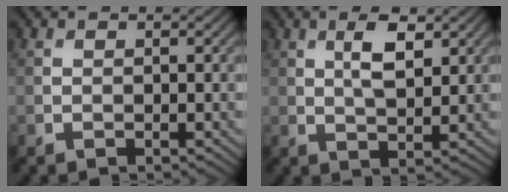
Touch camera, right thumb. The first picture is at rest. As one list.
[{"total": 4.6, "force": [1.9, 1.6, 3.9], "torque": [-0.080, -0.002, 0.036]}]